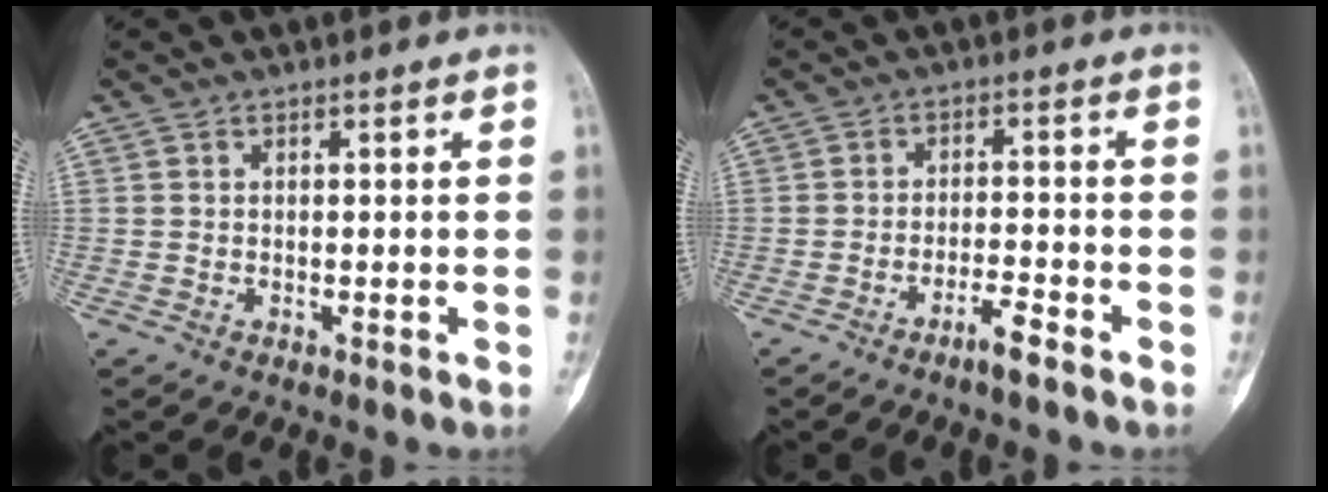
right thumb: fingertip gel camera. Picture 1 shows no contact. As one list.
[{"total": 3.6, "force": [-2.7, 0.3, 2.4], "torque": [-0.045, 0.018, -0.052]}]